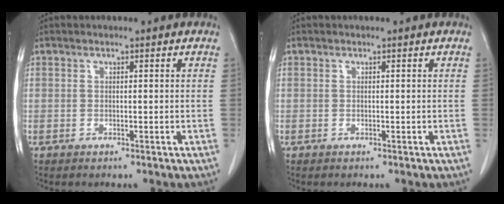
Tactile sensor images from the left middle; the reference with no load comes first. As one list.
[{"total": 0.0}]